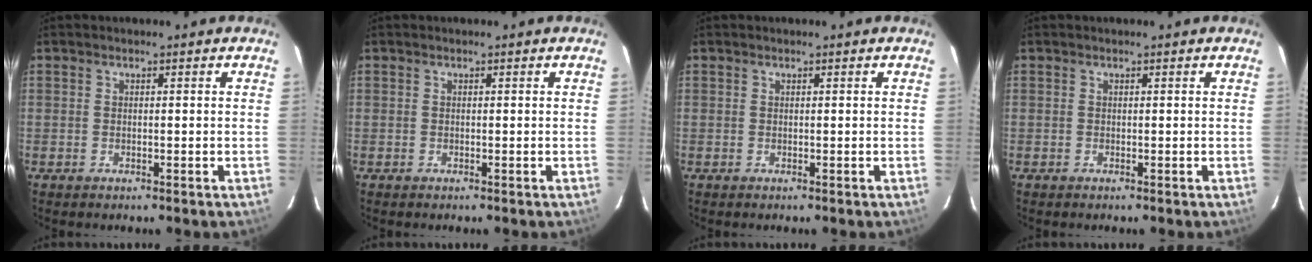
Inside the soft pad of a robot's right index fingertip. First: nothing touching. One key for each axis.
{"total": 0.0}
{"total": 0.0}
{"total": 0.0}